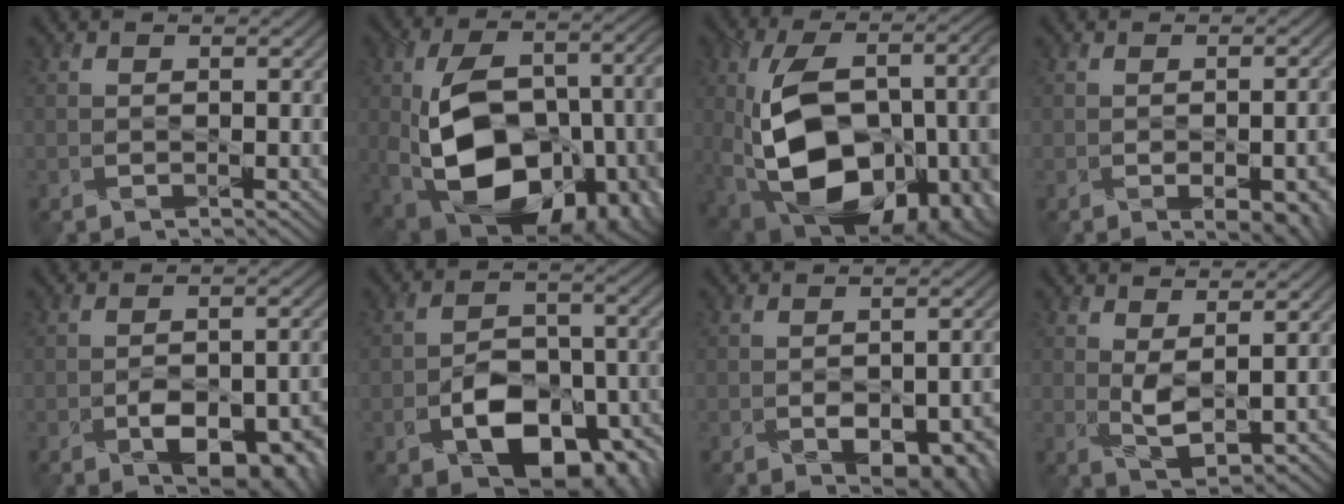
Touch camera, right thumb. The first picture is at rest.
{"total": 19.4, "force": [-4.5, 11.9, 14.6], "torque": [-0.262, -0.023, -0.052]}
{"total": 21.7, "force": [-3.6, 13.3, 16.8], "torque": [-0.316, -0.051, -0.013]}
{"total": 6.8, "force": [-2.6, 3.1, 5.5], "torque": [-0.056, -0.011, -0.010]}
{"total": 8.5, "force": [-3.7, 4.4, 6.3], "torque": [-0.096, -0.014, -0.045]}
{"total": 11.6, "force": [-5.2, 7.1, 7.6], "torque": [-0.139, -0.019, -0.081]}
{"total": 7.5, "force": [-3.0, 4.3, 5.4], "torque": [-0.069, -0.015, -0.020]}
{"total": 3.6, "force": [1.0, 1.1, 3.2], "torque": [-0.075, -0.004, 0.023]}